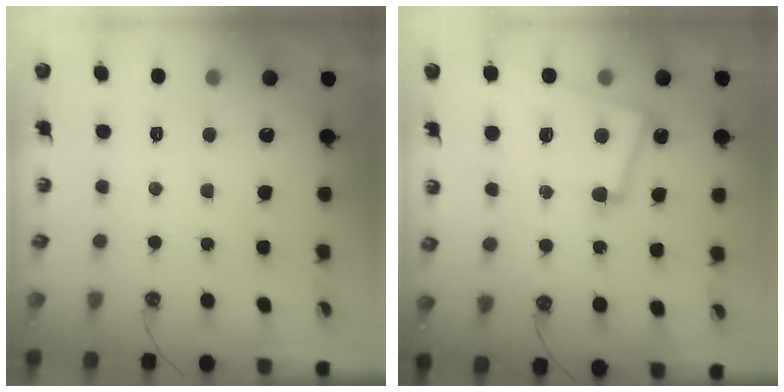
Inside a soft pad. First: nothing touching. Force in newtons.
{"total": 8.3, "press": 8.1, "slide": 1.7}